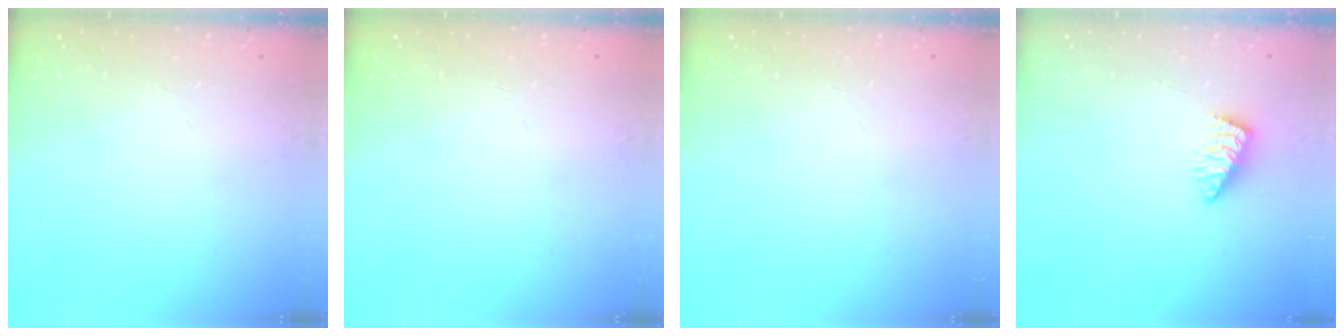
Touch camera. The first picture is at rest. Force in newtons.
{"total": 0.0}
{"total": 0.0}
{"total": 2.8, "press": 2.7, "slide": 0.3}